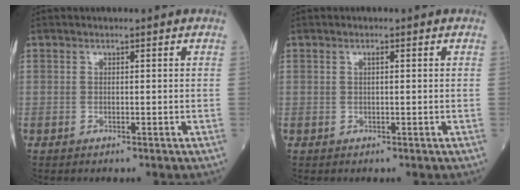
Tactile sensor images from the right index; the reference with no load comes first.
{"total": 1.0, "force": [0.4, 0.2, 0.9], "torque": [-0.018, 0.000, 0.006]}